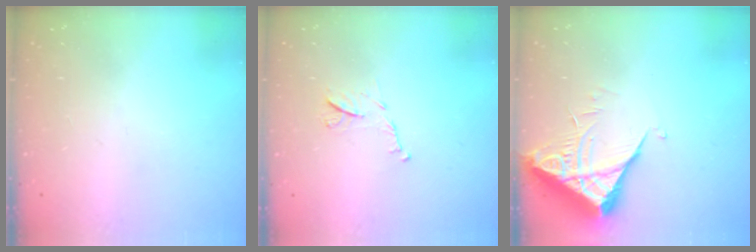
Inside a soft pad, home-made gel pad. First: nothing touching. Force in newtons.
{"total": 7.5, "press": 7.4, "slide": 0.3}
{"total": 6.0, "press": 6.0, "slide": 0.2}